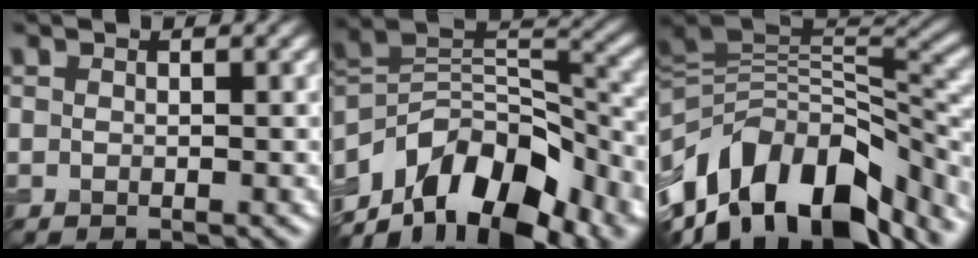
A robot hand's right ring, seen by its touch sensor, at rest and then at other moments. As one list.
[{"total": 13.1, "force": [-8.6, 6.6, 7.4], "torque": [-0.129, 0.022, -0.157]}, {"total": 14.6, "force": [-6.7, 8.0, 10.2], "torque": [-0.193, 0.012, -0.113]}]